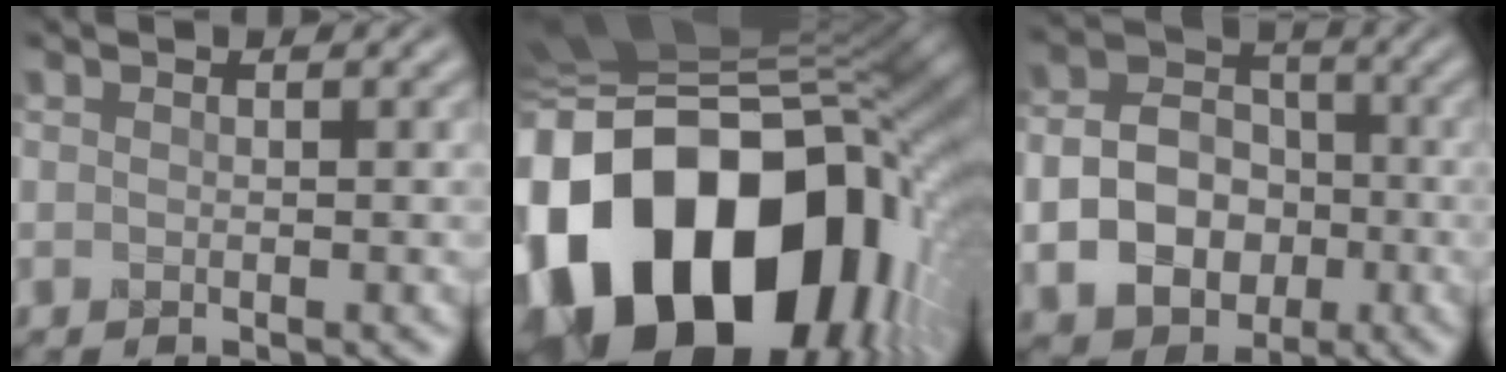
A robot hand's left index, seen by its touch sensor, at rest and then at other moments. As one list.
[{"total": 19.8, "force": [-4.9, 13.4, 13.8], "torque": [-0.268, -0.029, -0.071]}, {"total": 7.4, "force": [-1.6, 6.0, 4.2], "torque": [-0.067, -0.012, -0.030]}]